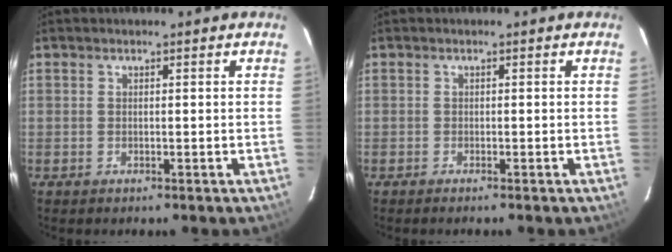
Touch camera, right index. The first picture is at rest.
{"total": 0.7, "force": [-0.7, 0.0, 0.3], "torque": [-0.005, 0.000, -0.013]}